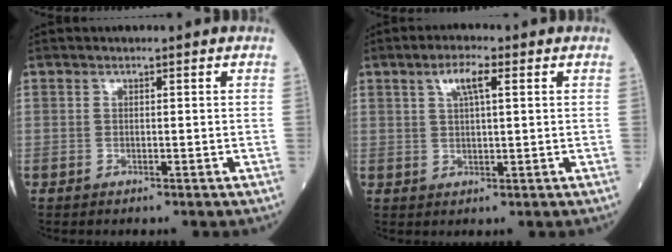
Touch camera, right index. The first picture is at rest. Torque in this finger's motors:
{"motor_torque": [0.08, 0.03, 0.26, 0.05]}